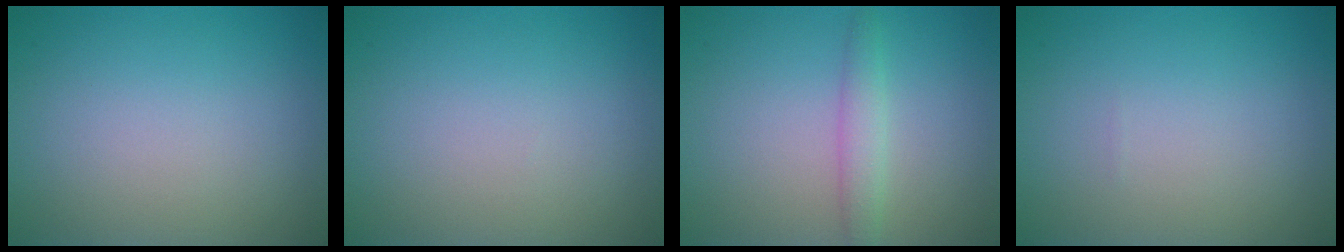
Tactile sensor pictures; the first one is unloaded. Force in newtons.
{"total": 0.0}
{"total": 1.9, "press": 1.9, "slide": 0.1}
{"total": 0.0}